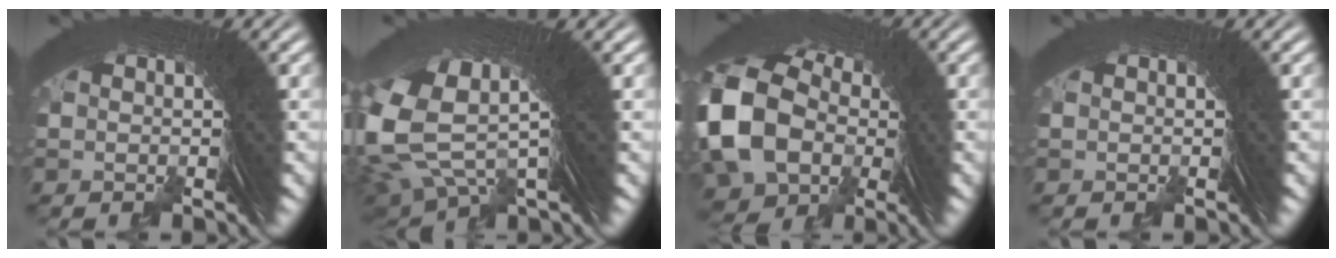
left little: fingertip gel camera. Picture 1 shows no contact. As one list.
[{"total": 10.9, "force": [2.6, 6.7, 8.1], "torque": [-0.173, -0.006, 0.045]}, {"total": 13.4, "force": [0.4, 10.2, 8.6], "torque": [-0.189, -0.027, 0.010]}, {"total": 0.0}]